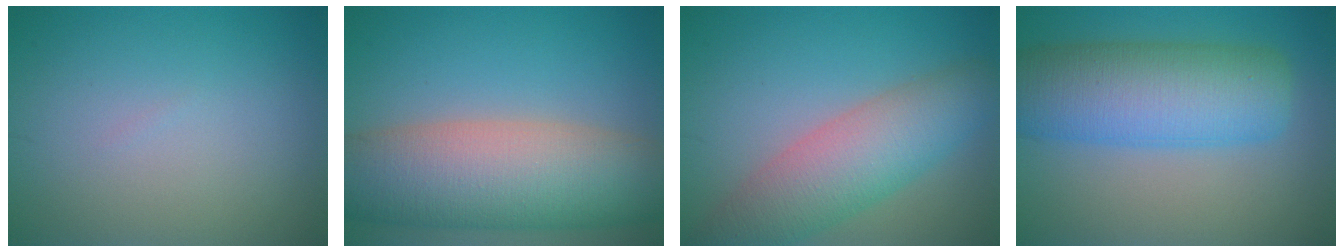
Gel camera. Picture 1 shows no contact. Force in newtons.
{"total": 11.8, "press": 11.8, "slide": 1.1}
{"total": 7.0, "press": 6.9, "slide": 0.5}
{"total": 9.5, "press": 9.5, "slide": 0.2}